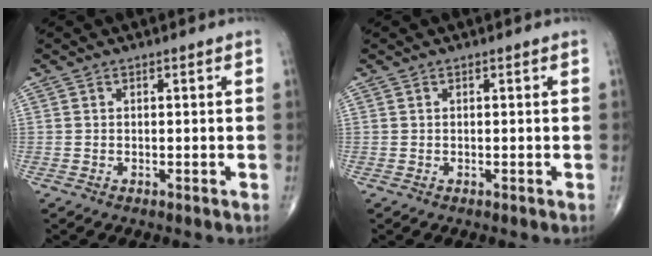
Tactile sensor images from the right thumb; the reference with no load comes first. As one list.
[{"total": 0.0}]